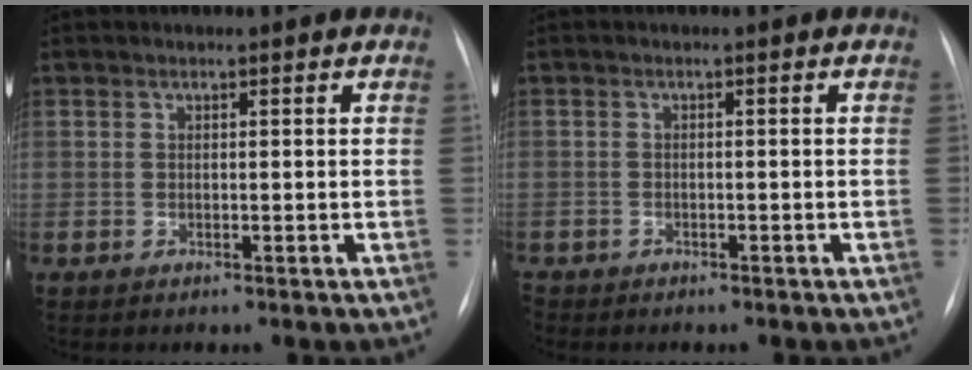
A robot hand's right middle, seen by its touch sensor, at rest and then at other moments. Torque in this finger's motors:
{"motor_torque": [0.33, -0.39, 0.04, -0.08]}